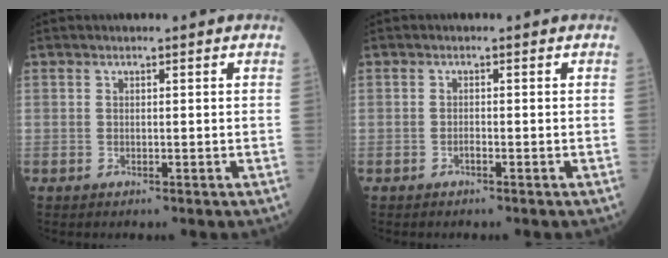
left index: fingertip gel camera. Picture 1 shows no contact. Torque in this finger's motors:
{"motor_torque": [-0.13, 0.02, -0.01, 0.00]}